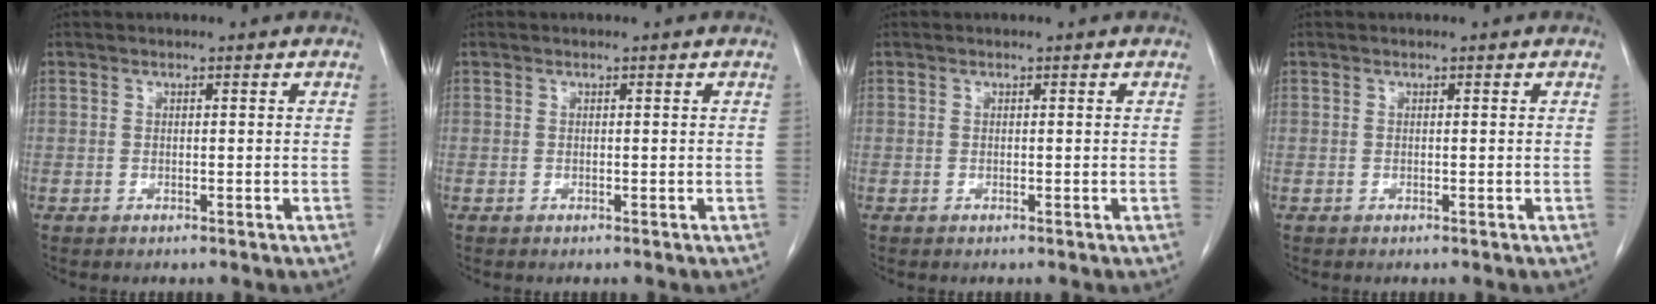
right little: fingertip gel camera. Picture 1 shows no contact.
{"total": 0.0}
{"total": 0.0}
{"total": 0.0}